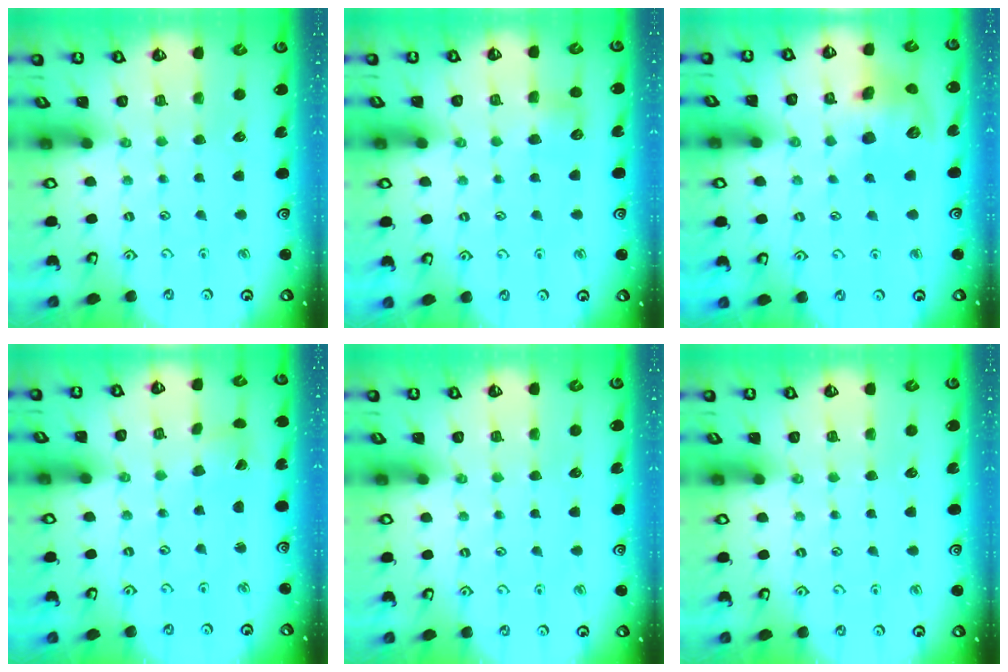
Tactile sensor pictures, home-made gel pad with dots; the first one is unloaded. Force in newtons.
{"total": 4.8, "press": 4.8, "slide": 0.6}
{"total": 11.0, "press": 10.8, "slide": 1.8}
{"total": 2.3, "press": 2.3, "slide": 0.2}
{"total": 0.0}
{"total": 0.0}